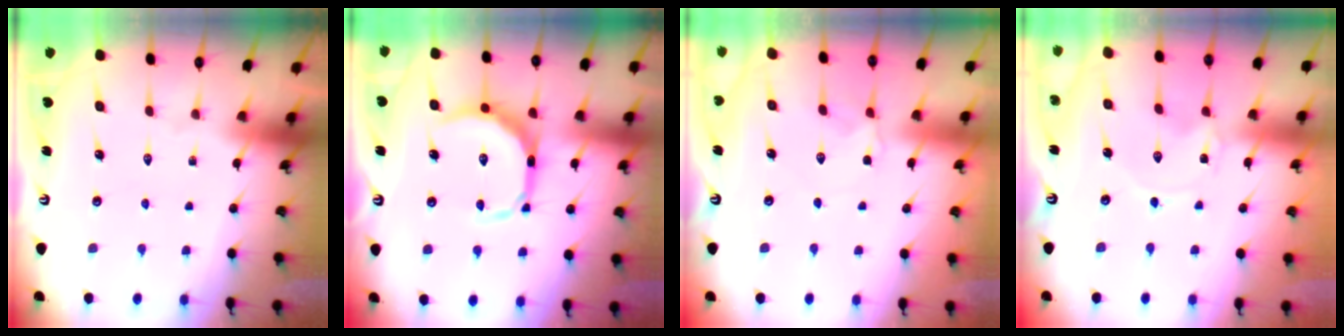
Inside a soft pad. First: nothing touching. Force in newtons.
{"total": 11.6, "press": 11.6, "slide": 0.4}
{"total": 2.3, "press": 2.3, "slide": 0.5}
{"total": 0.0}